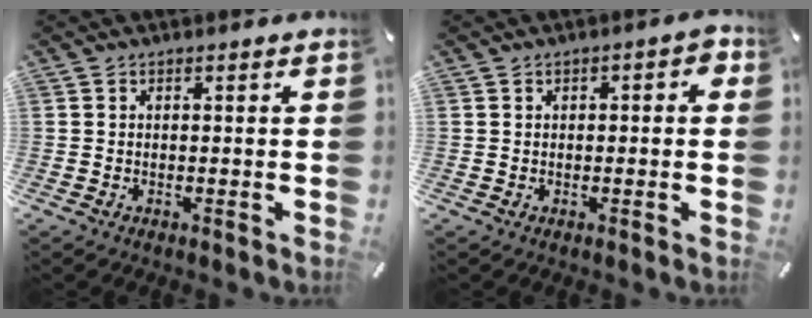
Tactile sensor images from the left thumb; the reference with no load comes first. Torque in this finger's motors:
{"motor_torque": [-0.16, -0.42, 0.24, 0.16, 0.03]}